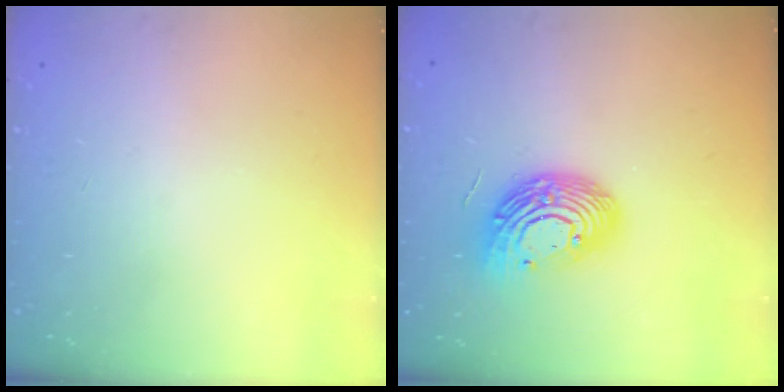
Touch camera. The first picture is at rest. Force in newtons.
{"total": 14.7, "press": 14.7, "slide": 1.0}